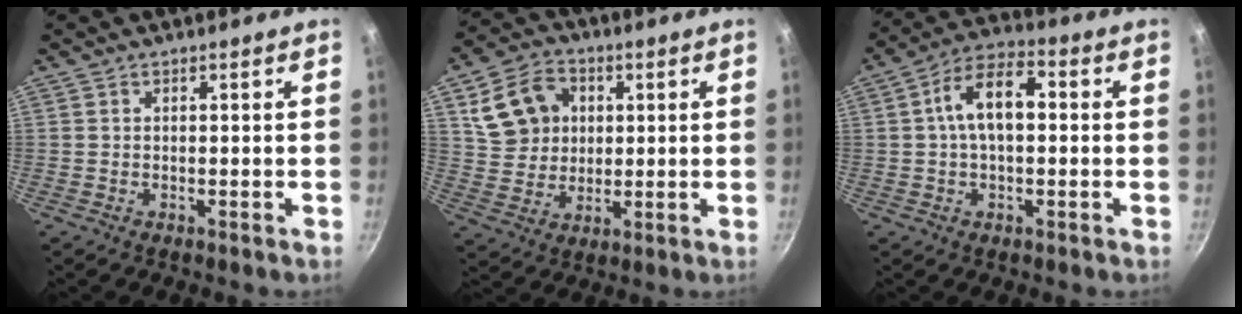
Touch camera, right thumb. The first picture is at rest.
{"total": 12.2, "force": [3.5, 10.0, 5.9], "torque": [-0.081, 0.002, 0.065]}
{"total": 10.6, "force": [1.2, 5.6, 8.8], "torque": [-0.156, 0.031, 0.014]}